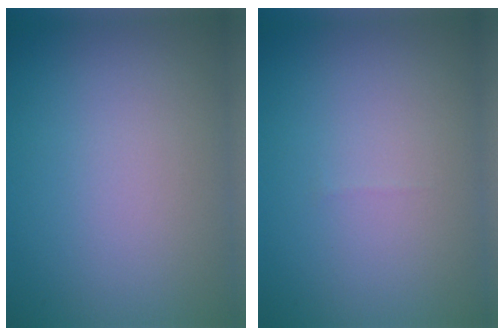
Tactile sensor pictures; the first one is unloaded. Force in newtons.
{"total": 0.0}